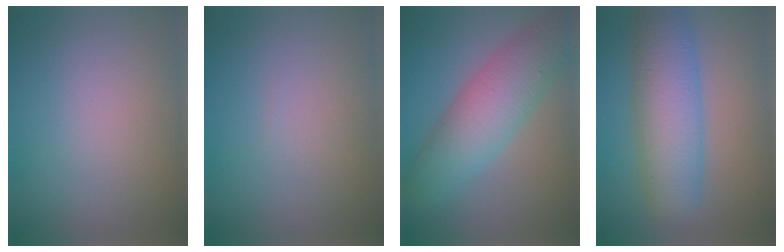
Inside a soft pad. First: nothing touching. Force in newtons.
{"total": 0.0}
{"total": 7.0, "press": 7.0, "slide": 0.3}
{"total": 7.4, "press": 7.4, "slide": 0.1}